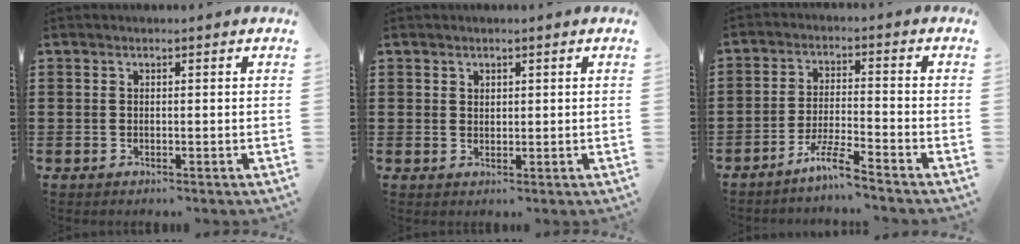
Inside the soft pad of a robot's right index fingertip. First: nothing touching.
{"total": 1.1, "force": [1.0, 0.5, 0.1], "torque": [-0.003, 0.002, 0.019]}
{"total": 5.5, "force": [-4.7, -0.3, 3.0], "torque": [-0.072, -0.011, -0.091]}